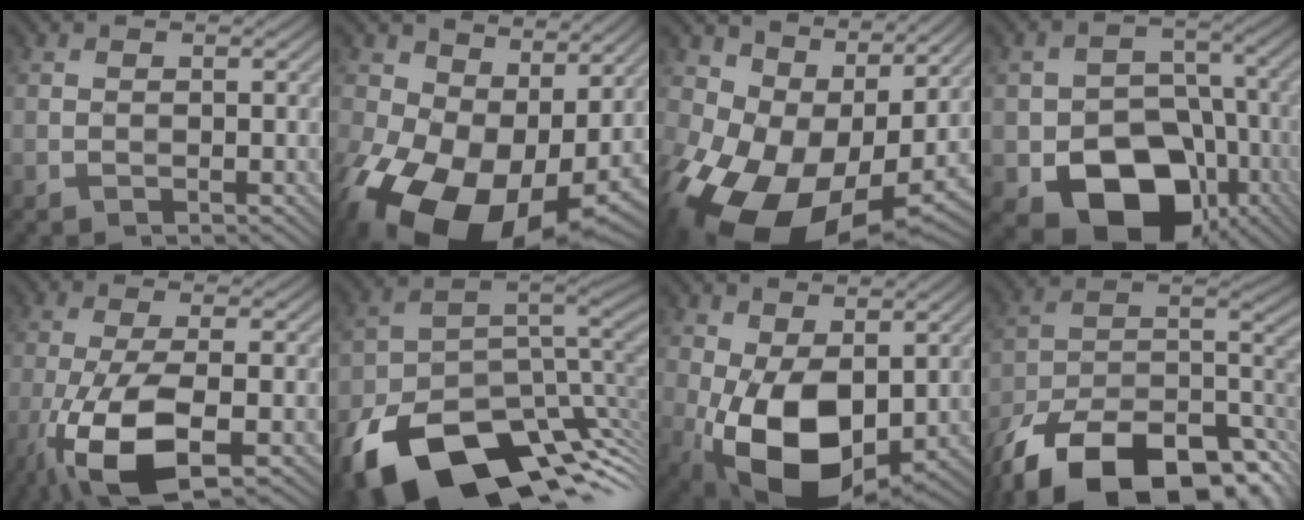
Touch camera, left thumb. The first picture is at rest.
{"total": 18.6, "force": [-2.0, 12.6, 13.5], "torque": [-0.258, -0.041, -0.002]}
{"total": 14.8, "force": [0.7, 10.2, 10.7], "torque": [-0.198, -0.032, 0.040]}
{"total": 14.3, "force": [-6.4, 10.0, 8.0], "torque": [-0.118, -0.035, -0.112]}
{"total": 10.7, "force": [-4.4, 3.3, 9.3], "torque": [-0.195, -0.013, -0.081]}
{"total": 16.9, "force": [-7.4, 10.1, 11.2], "torque": [-0.212, -0.041, -0.106]}
{"total": 13.0, "force": [-1.5, 7.6, 10.4], "torque": [-0.212, -0.022, -0.017]}
{"total": 19.3, "force": [-12.7, 8.8, 11.6], "torque": [-0.225, -0.033, -0.198]}